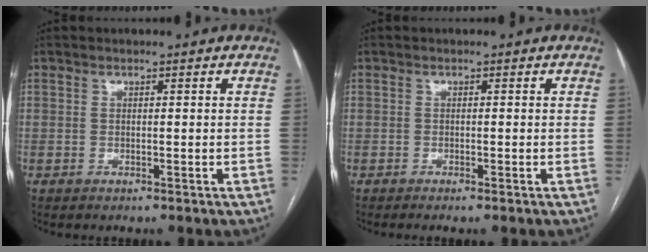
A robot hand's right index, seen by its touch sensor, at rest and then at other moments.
{"total": 0.7, "force": [-0.5, -0.1, 0.5], "torque": [-0.011, 0.000, -0.009]}